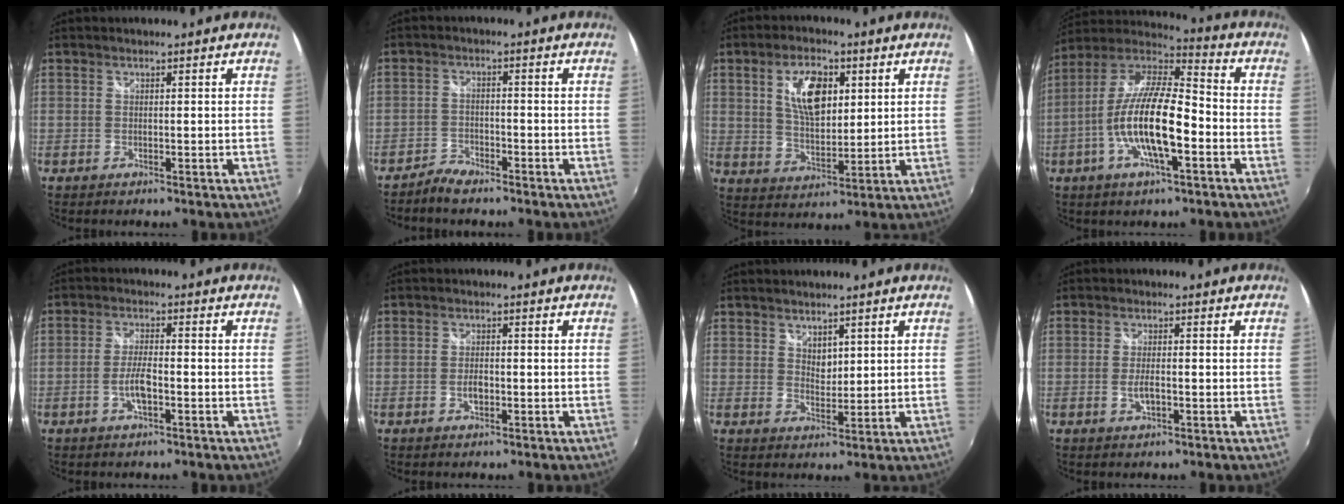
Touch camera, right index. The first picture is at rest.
{"total": 3.5, "force": [-3.2, 1.0, 1.1], "torque": [-0.037, 0.000, -0.063]}
{"total": 10.3, "force": [3.6, 5.1, 8.2], "torque": [-0.151, 0.010, 0.067]}
{"total": 17.2, "force": [-5.0, 5.0, 15.6], "torque": [-0.302, -0.006, -0.099]}
{"total": 4.8, "force": [-1.8, 1.2, 4.2], "torque": [-0.089, 0.000, -0.035]}
{"total": 2.6, "force": [-0.8, 1.4, 2.1], "torque": [-0.039, -0.001, -0.015]}
{"total": 2.8, "force": [1.8, 1.7, 1.2], "torque": [-0.013, -0.002, 0.033]}
{"total": 3.0, "force": [-1.0, 1.1, 2.6], "torque": [-0.052, -0.004, -0.016]}